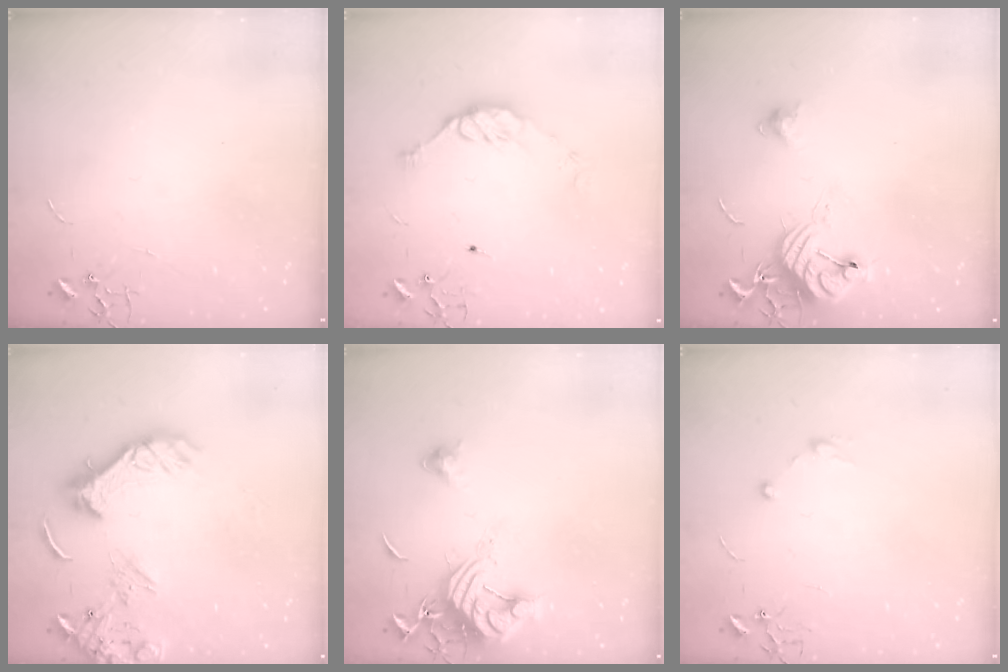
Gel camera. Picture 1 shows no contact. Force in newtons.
{"total": 9.8, "press": 9.7, "slide": 1.2}
{"total": 12.8, "press": 12.8, "slide": 0.8}
{"total": 15.8, "press": 15.6, "slide": 2.3}
{"total": 13.2, "press": 13.1, "slide": 1.6}
{"total": 7.3, "press": 7.2, "slide": 1.2}